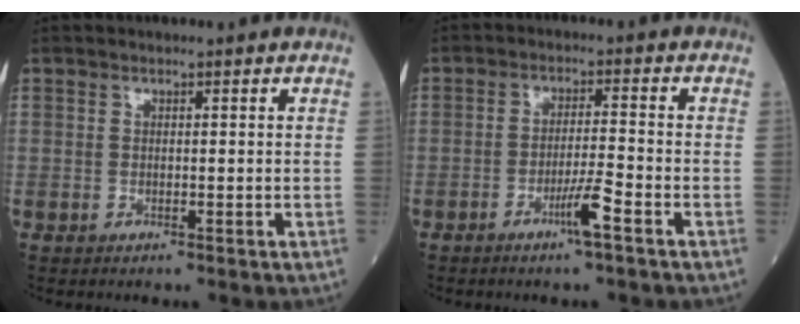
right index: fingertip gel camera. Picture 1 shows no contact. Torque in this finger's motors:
{"motor_torque": [1.14, -0.42, 0.54, 0.14]}